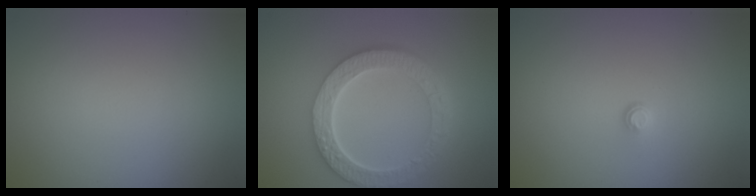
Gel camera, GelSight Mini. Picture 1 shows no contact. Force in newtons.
{"total": 6.4, "press": 4.9, "slide": 4.1}
{"total": 0.7, "press": 0.4, "slide": 0.6}